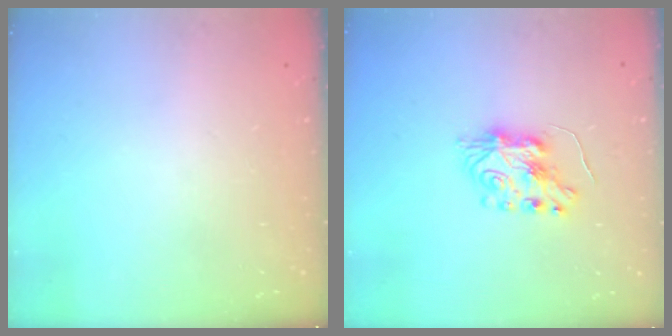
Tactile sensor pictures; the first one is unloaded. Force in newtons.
{"total": 8.7, "press": 8.6, "slide": 0.9}